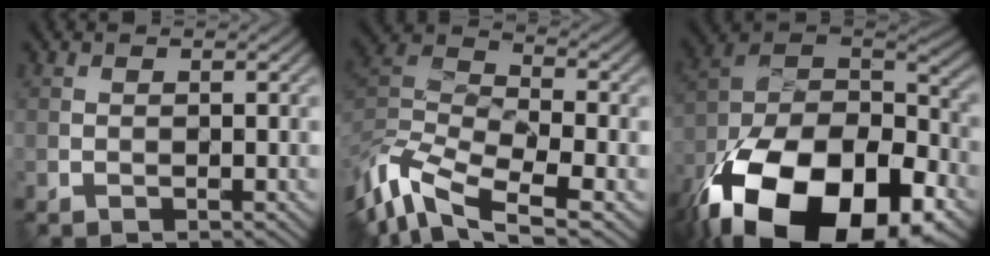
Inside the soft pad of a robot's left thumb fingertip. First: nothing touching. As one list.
[{"total": 12.9, "force": [-7.1, 5.1, 9.5], "torque": [-0.221, -0.016, -0.139]}, {"total": 23.3, "force": [-13.7, 11.9, 14.6], "torque": [-0.301, -0.077, -0.193]}]